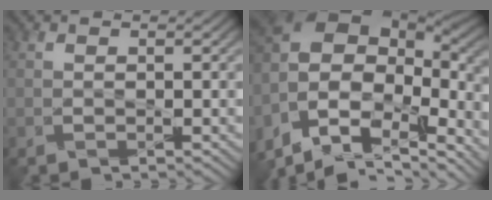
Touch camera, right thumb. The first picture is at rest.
{"total": 16.9, "force": [-1.4, 11.1, 12.6], "torque": [-0.245, -0.021, 0.005]}